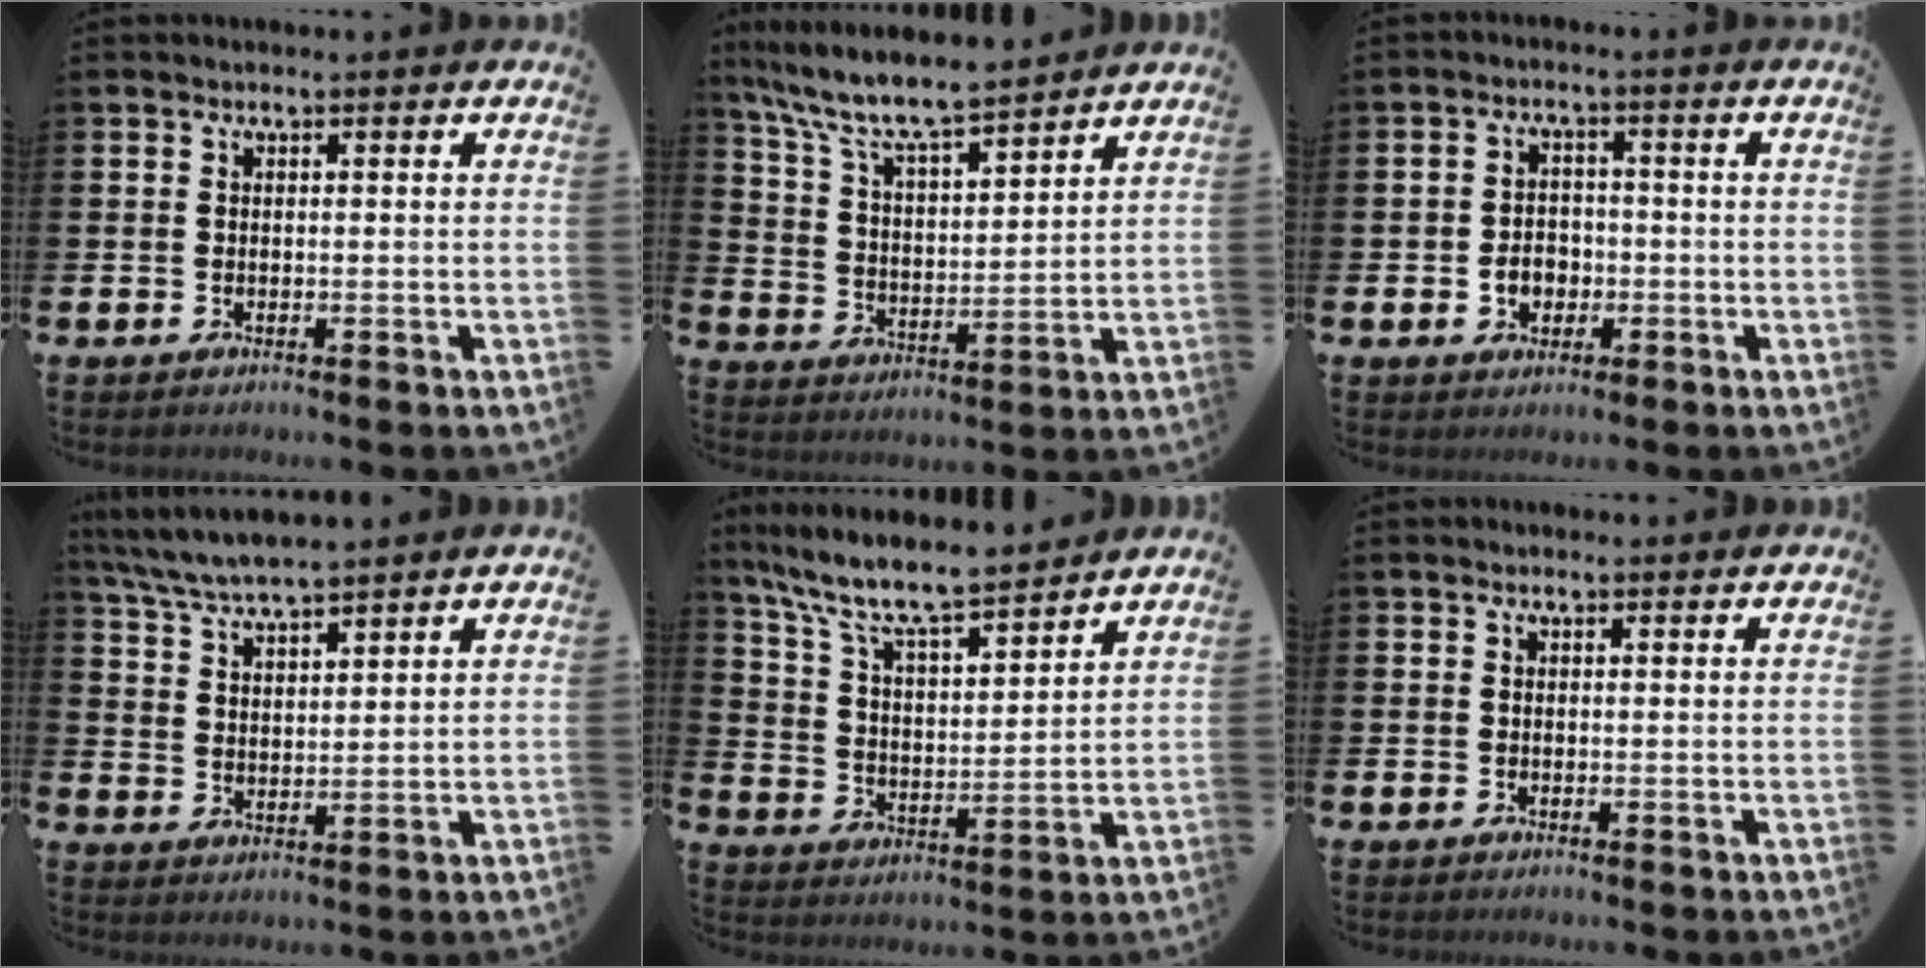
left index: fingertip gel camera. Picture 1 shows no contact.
{"total": 8.4, "force": [7.9, 0.8, 2.9], "torque": [-0.091, -0.054, 0.137]}
{"total": 3.5, "force": [-1.0, 2.8, 1.9], "torque": [-0.029, 0.001, -0.026]}
{"total": 5.8, "force": [5.6, 0.4, 1.3], "torque": [-0.050, -0.025, 0.102]}
{"total": 9.2, "force": [8.5, 1.3, 3.2], "torque": [-0.103, -0.059, 0.148]}
{"total": 0.0}